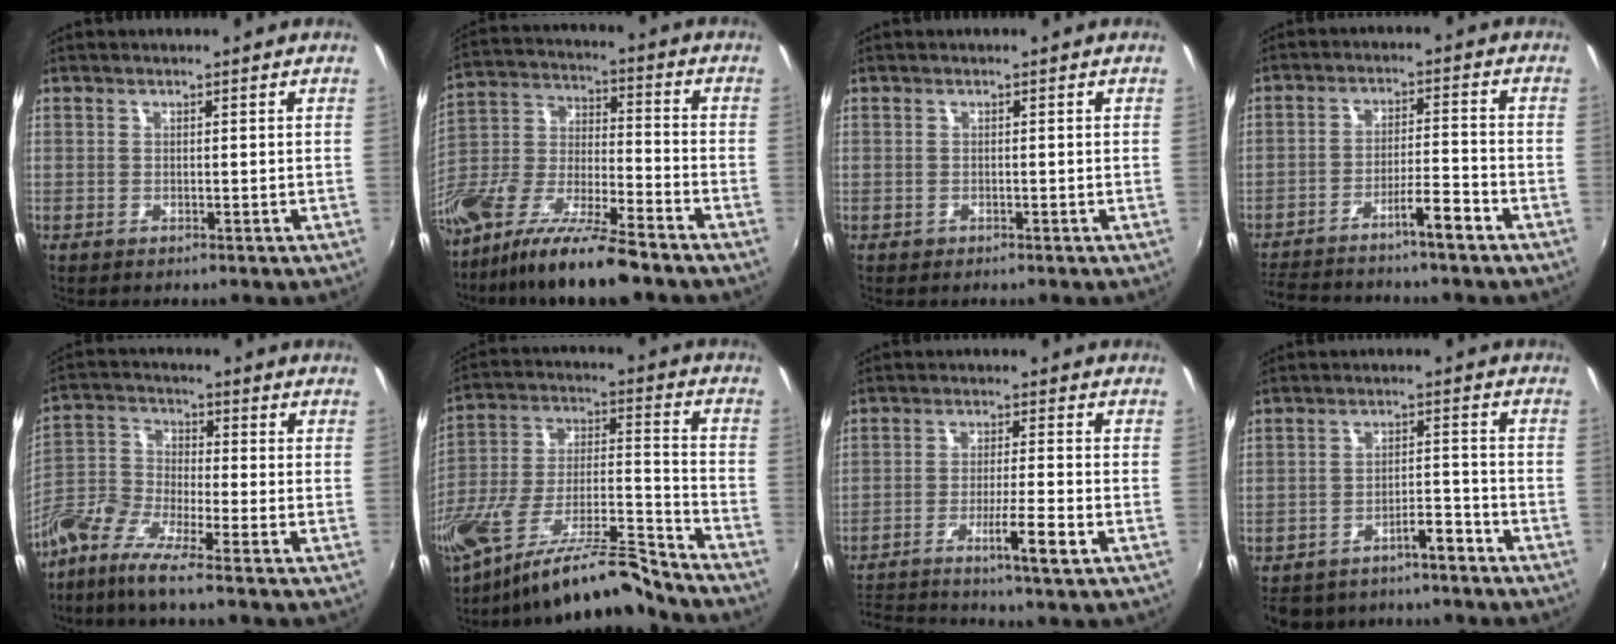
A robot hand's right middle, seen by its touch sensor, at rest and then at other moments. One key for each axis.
{"total": 17.7, "fx": -12.8, "fy": 4.2, "fz": 11.4, "tx": -0.234, "ty": -0.021, "tz": -0.239}
{"total": 0.7, "fx": -0.4, "fy": 0.5, "fz": 0.2, "tx": -0.003, "ty": 0.000, "tz": -0.003}
{"total": 8.1, "fx": -6.9, "fy": -0.1, "fz": 4.2, "tx": -0.089, "ty": 0.019, "tz": -0.119}
{"total": 9.6, "fx": -7.3, "fy": 1.2, "fz": 6.2, "tx": -0.145, "ty": -0.013, "tz": -0.153}
{"total": 18.8, "fx": -15.3, "fy": 2.9, "fz": 10.6, "tx": -0.195, "ty": -0.026, "tz": -0.268}
{"total": 8.1, "fx": -5.5, "fy": -0.8, "fz": 5.8, "tx": -0.113, "ty": -0.002, "tz": -0.099}
{"total": 9.0, "fx": -7.1, "fy": 3.8, "fz": 4.0, "tx": -0.071, "ty": 0.021, "tz": -0.094}